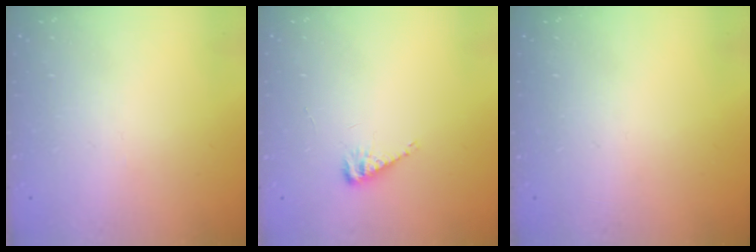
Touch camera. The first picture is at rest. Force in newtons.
{"total": 5.1, "press": 5.1, "slide": 0.5}
{"total": 0.0}